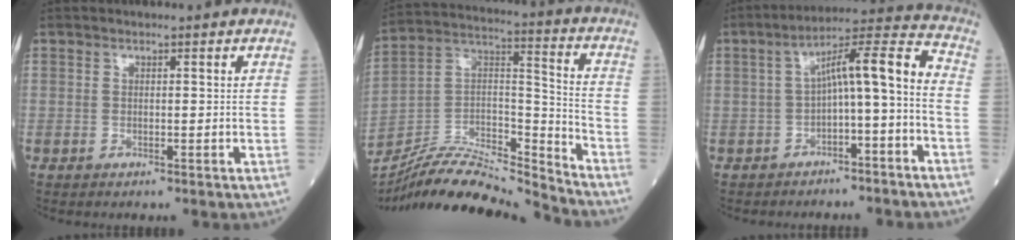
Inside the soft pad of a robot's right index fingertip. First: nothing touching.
{"total": 18.7, "force": [-17.9, 1.0, 5.5], "torque": [-0.095, 0.039, -0.314]}
{"total": 9.7, "force": [-2.2, 1.5, 9.3], "torque": [-0.139, 0.046, -0.032]}